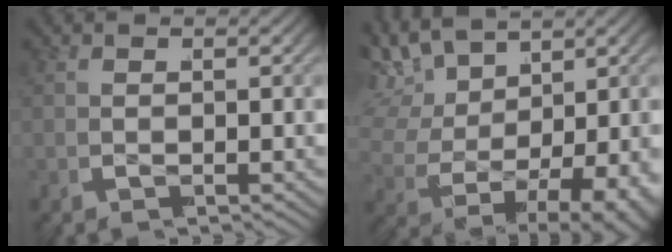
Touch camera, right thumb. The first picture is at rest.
{"total": 10.7, "force": [0.5, 7.2, 8.0], "torque": [-0.169, -0.024, 0.020]}